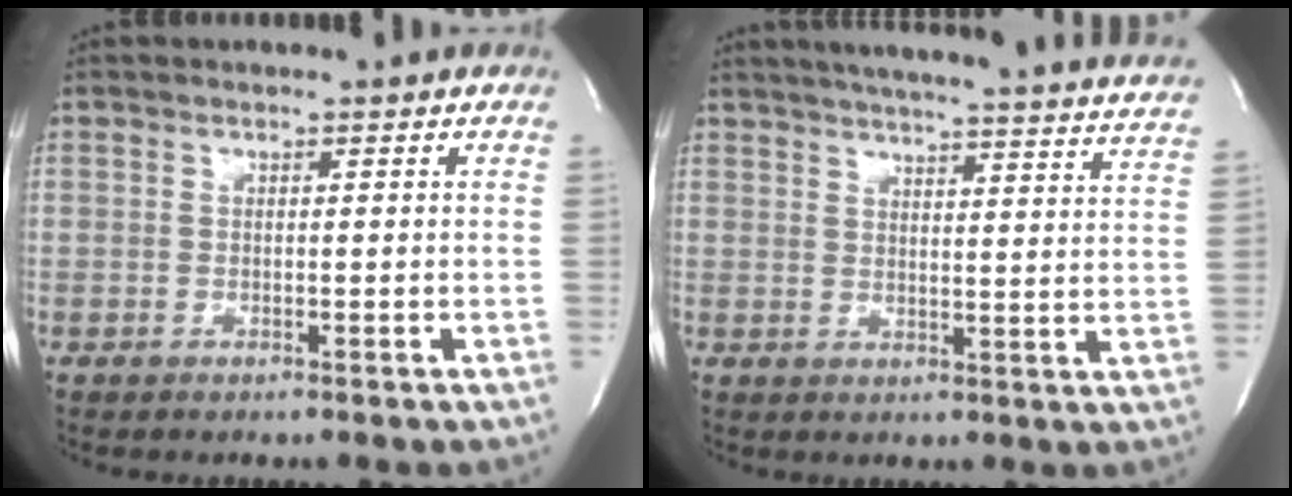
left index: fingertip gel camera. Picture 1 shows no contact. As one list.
[{"total": 28.4, "force": [26.3, 0.8, 10.8], "torque": [-0.167, -0.061, 0.307]}]